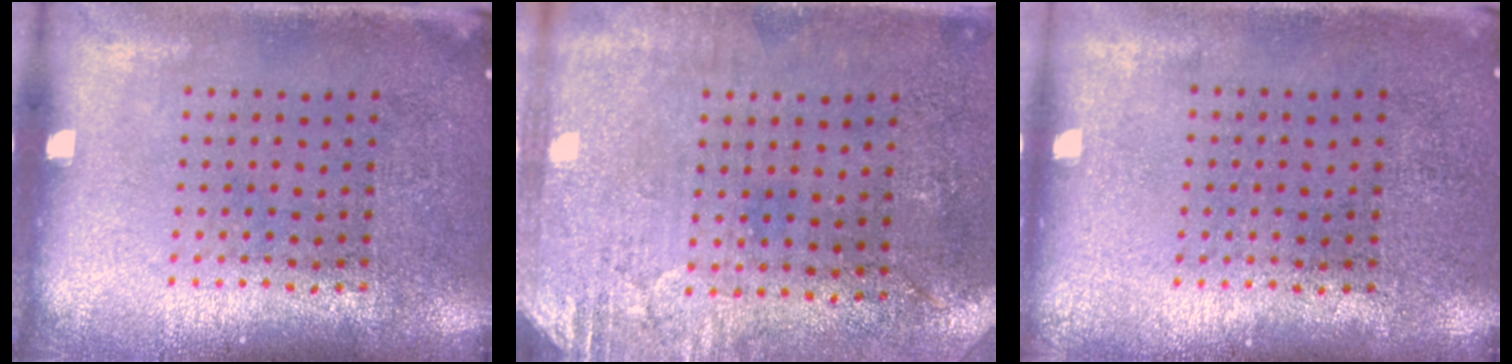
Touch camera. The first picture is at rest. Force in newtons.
{"total": 2.9, "press": 2.4, "slide": 1.6}
{"total": 0.0}